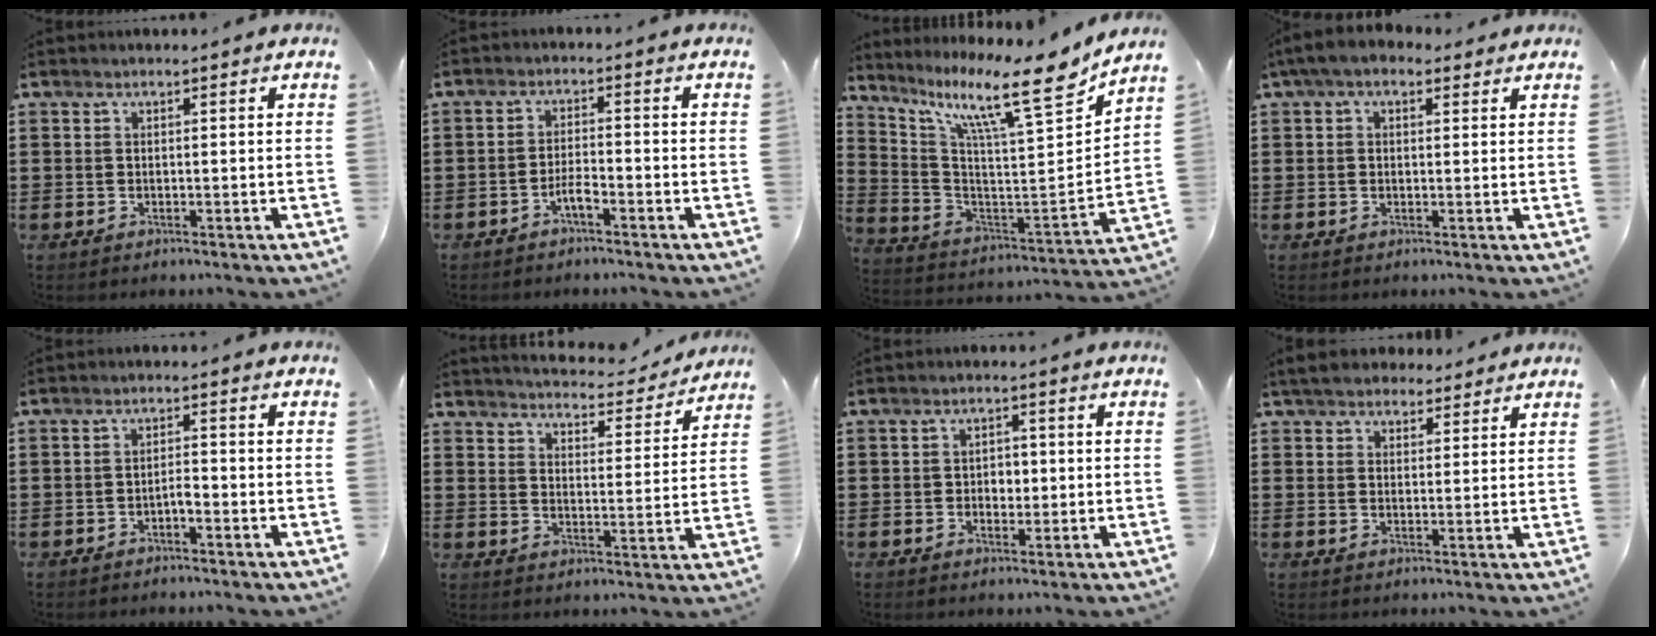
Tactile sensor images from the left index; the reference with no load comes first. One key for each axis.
{"total": 2.7, "fx": -1.7, "fy": 0.6, "fz": 2.0, "tx": -0.036, "ty": 0.006, "tz": -0.032}
{"total": 12.4, "fx": 9.3, "fy": 0.9, "fz": 8.1, "tx": -0.161, "ty": -0.078, "tz": 0.140}
{"total": 3.4, "fx": 2.0, "fy": 1.8, "fz": 2.1, "tx": -0.048, "ty": 0.005, "tz": 0.035}
{"total": 1.8, "fx": -1.2, "fy": 0.3, "fz": 1.3, "tx": -0.028, "ty": 0.002, "tz": -0.024}
{"total": 4.1, "fx": 4.1, "fy": 0.0, "fz": 0.4, "tx": -0.022, "ty": -0.037, "tz": 0.064}
{"total": 2.5, "fx": -0.2, "fy": 1.9, "fz": 1.5, "tx": -0.027, "ty": 0.004, "tz": -0.011}
{"total": 4.0, "fx": 3.6, "fy": 1.6, "fz": 0.8, "tx": -0.028, "ty": 0.001, "tz": 0.068}